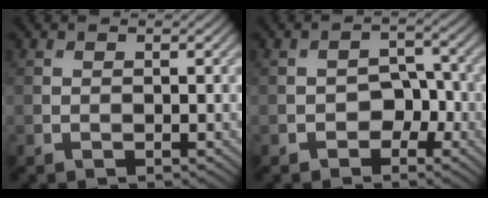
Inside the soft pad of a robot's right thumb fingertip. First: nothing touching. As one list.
[{"total": 3.2, "force": [-1.5, 2.3, 1.7], "torque": [-0.013, 0.007, -0.030]}]